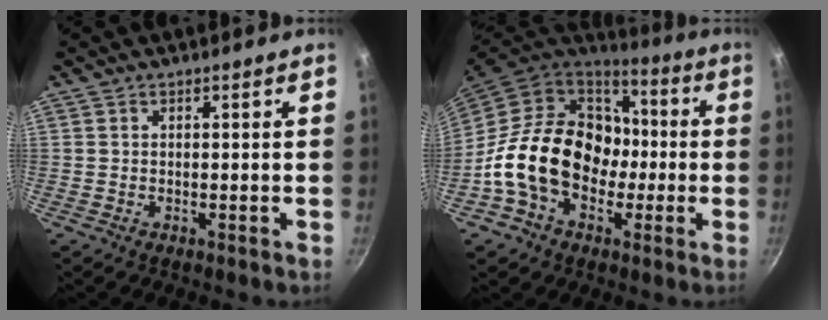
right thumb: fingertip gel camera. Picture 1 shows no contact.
{"total": 21.9, "force": [-2.6, 16.7, 13.9], "torque": [-0.212, 0.059, -0.041]}